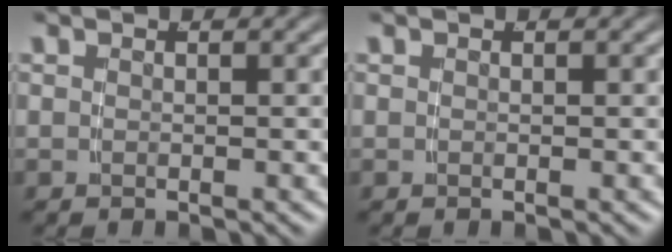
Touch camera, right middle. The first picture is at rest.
{"total": 0.0}